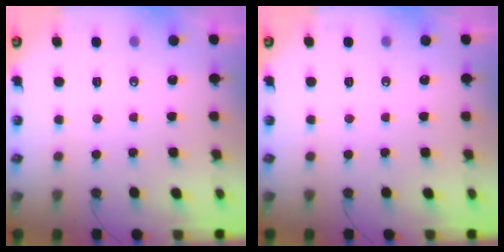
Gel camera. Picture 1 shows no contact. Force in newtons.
{"total": 0.0}